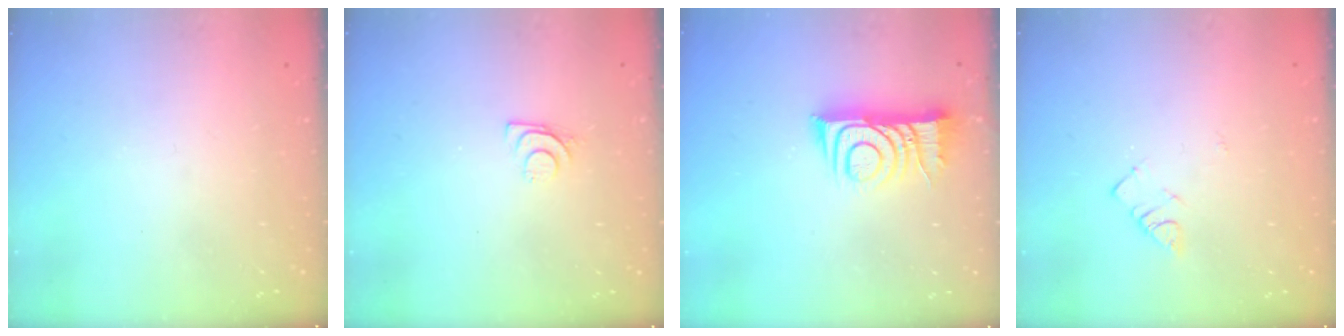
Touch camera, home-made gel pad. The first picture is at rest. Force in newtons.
{"total": 6.5, "press": 6.5, "slide": 0.7}
{"total": 9.6, "press": 9.6, "slide": 0.7}
{"total": 2.8, "press": 2.7, "slide": 0.4}